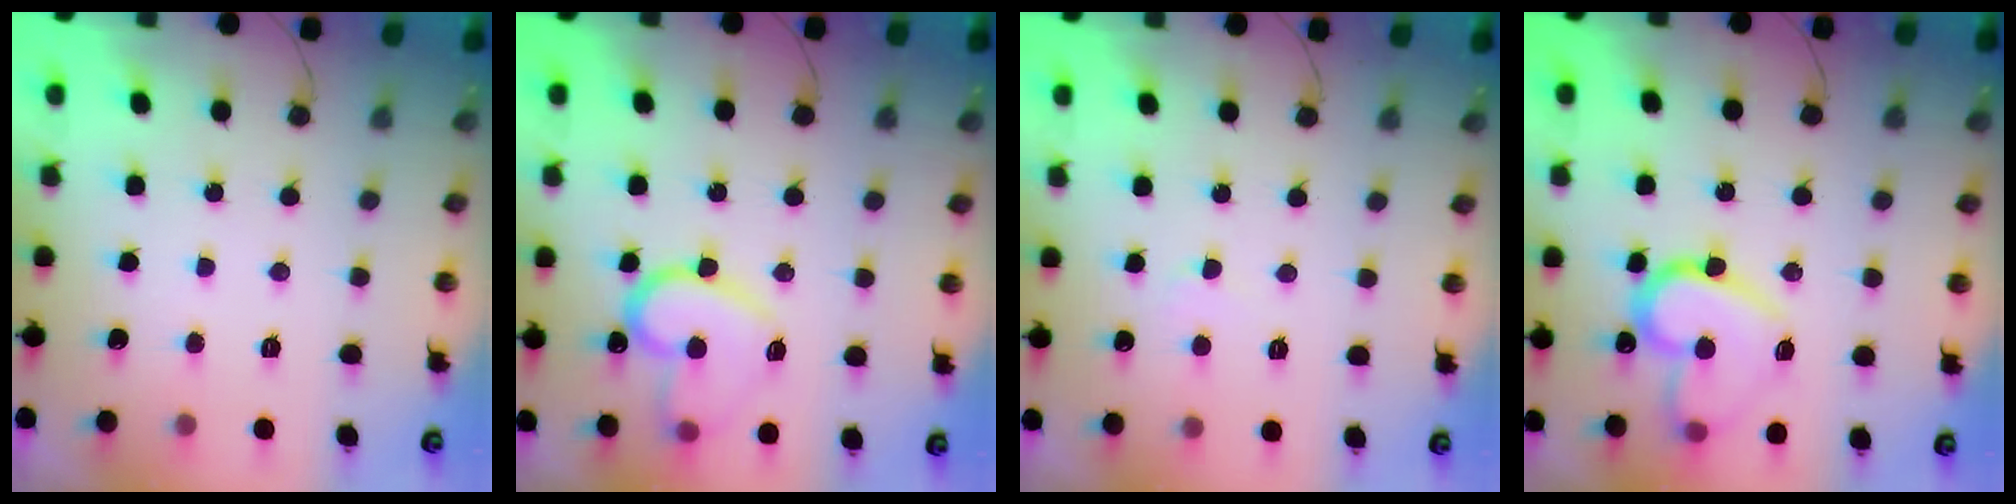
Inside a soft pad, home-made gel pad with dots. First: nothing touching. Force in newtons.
{"total": 15.9, "press": 15.9, "slide": 1.3}
{"total": 2.4, "press": 2.4, "slide": 0.2}
{"total": 15.7, "press": 15.6, "slide": 1.7}